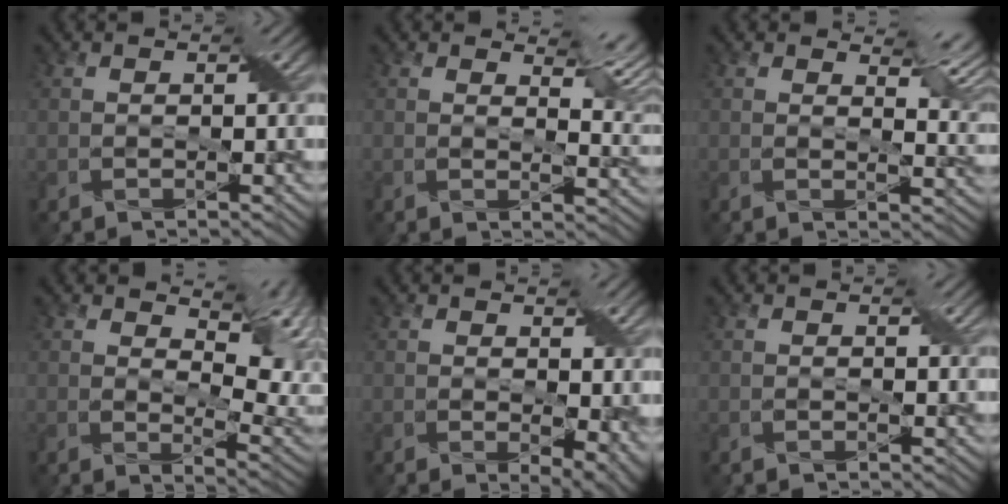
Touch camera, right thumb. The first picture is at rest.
{"total": 6.3, "force": [3.9, 2.8, 4.1], "torque": [-0.059, 0.000, 0.058]}
{"total": 5.4, "force": [3.4, 2.4, 3.4], "torque": [-0.050, -0.004, 0.050]}
{"total": 10.5, "force": [4.7, 5.5, 7.5], "torque": [-0.109, -0.014, 0.082]}
{"total": 5.7, "force": [0.5, 3.3, 4.6], "torque": [-0.065, -0.021, 0.023]}
{"total": 0.6, "force": [0.3, 0.4, 0.4], "torque": [-0.005, 0.000, 0.004]}